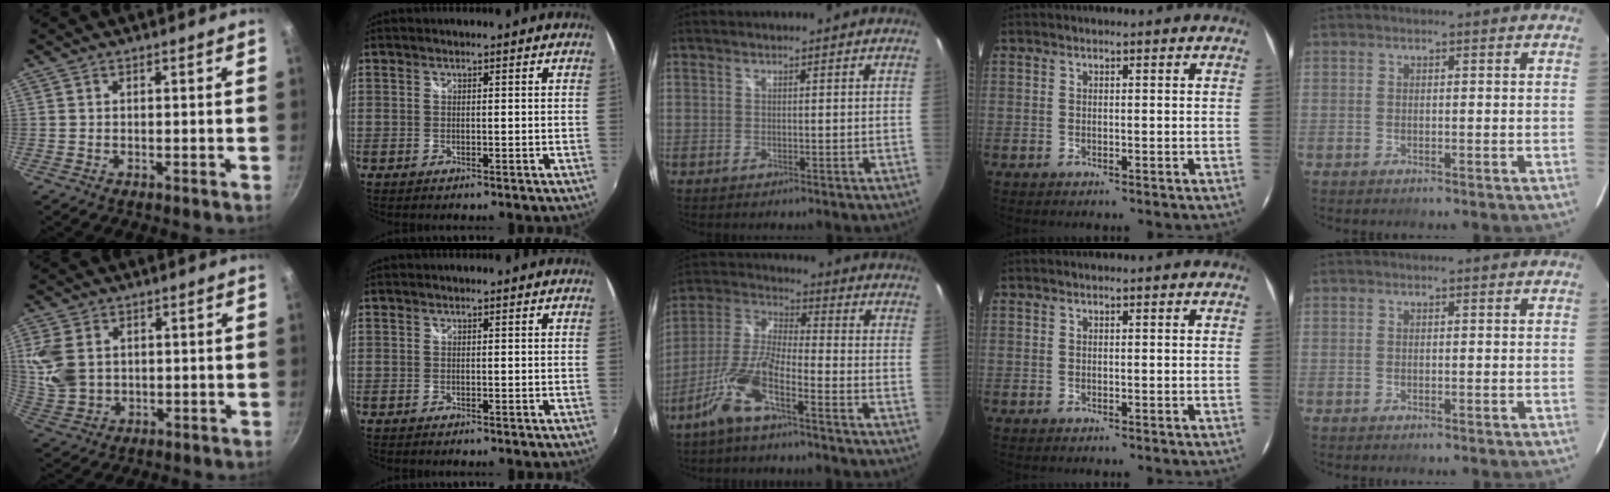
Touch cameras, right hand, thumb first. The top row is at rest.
{"thumb": {"total": 8.7, "force": [1.8, 6.6, 5.4], "torque": [-0.105, -0.008, 0.046]}, "middle": {"total": 10.2, "force": [-6.4, 2.0, 7.7], "torque": [-0.173, -0.001, -0.124]}}